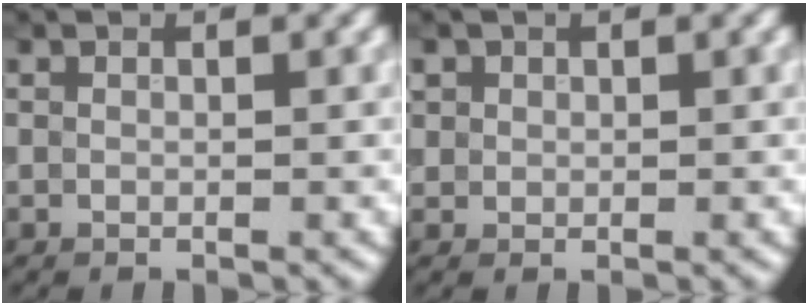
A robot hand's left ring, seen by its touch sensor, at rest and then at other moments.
{"total": 1.0, "force": [0.3, 0.9, 0.1], "torque": [0.007, -0.004, 0.007]}